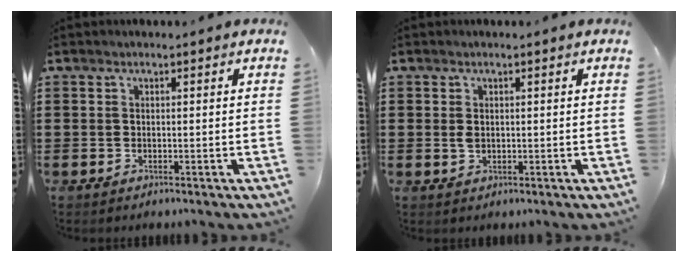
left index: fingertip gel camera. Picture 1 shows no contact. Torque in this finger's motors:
{"motor_torque": [0.24, 0.18, 0.13, 0.04]}